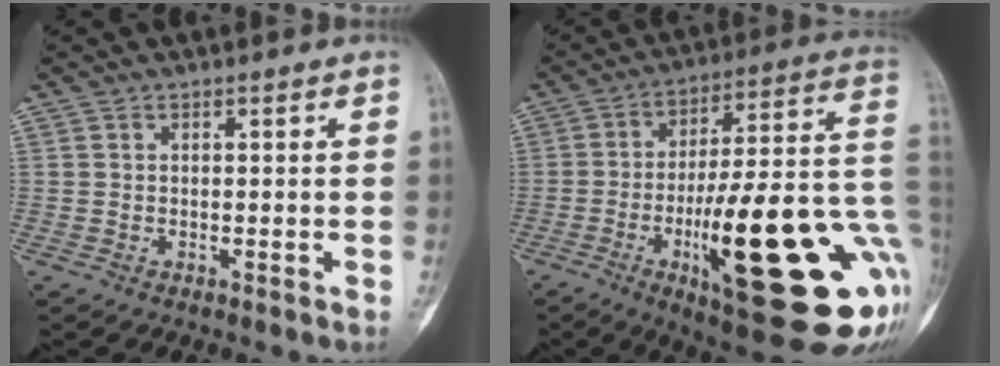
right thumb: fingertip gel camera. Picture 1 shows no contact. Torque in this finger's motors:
{"motor_torque": [3.13, 1.88, 2.23, -0.54, 0.80]}